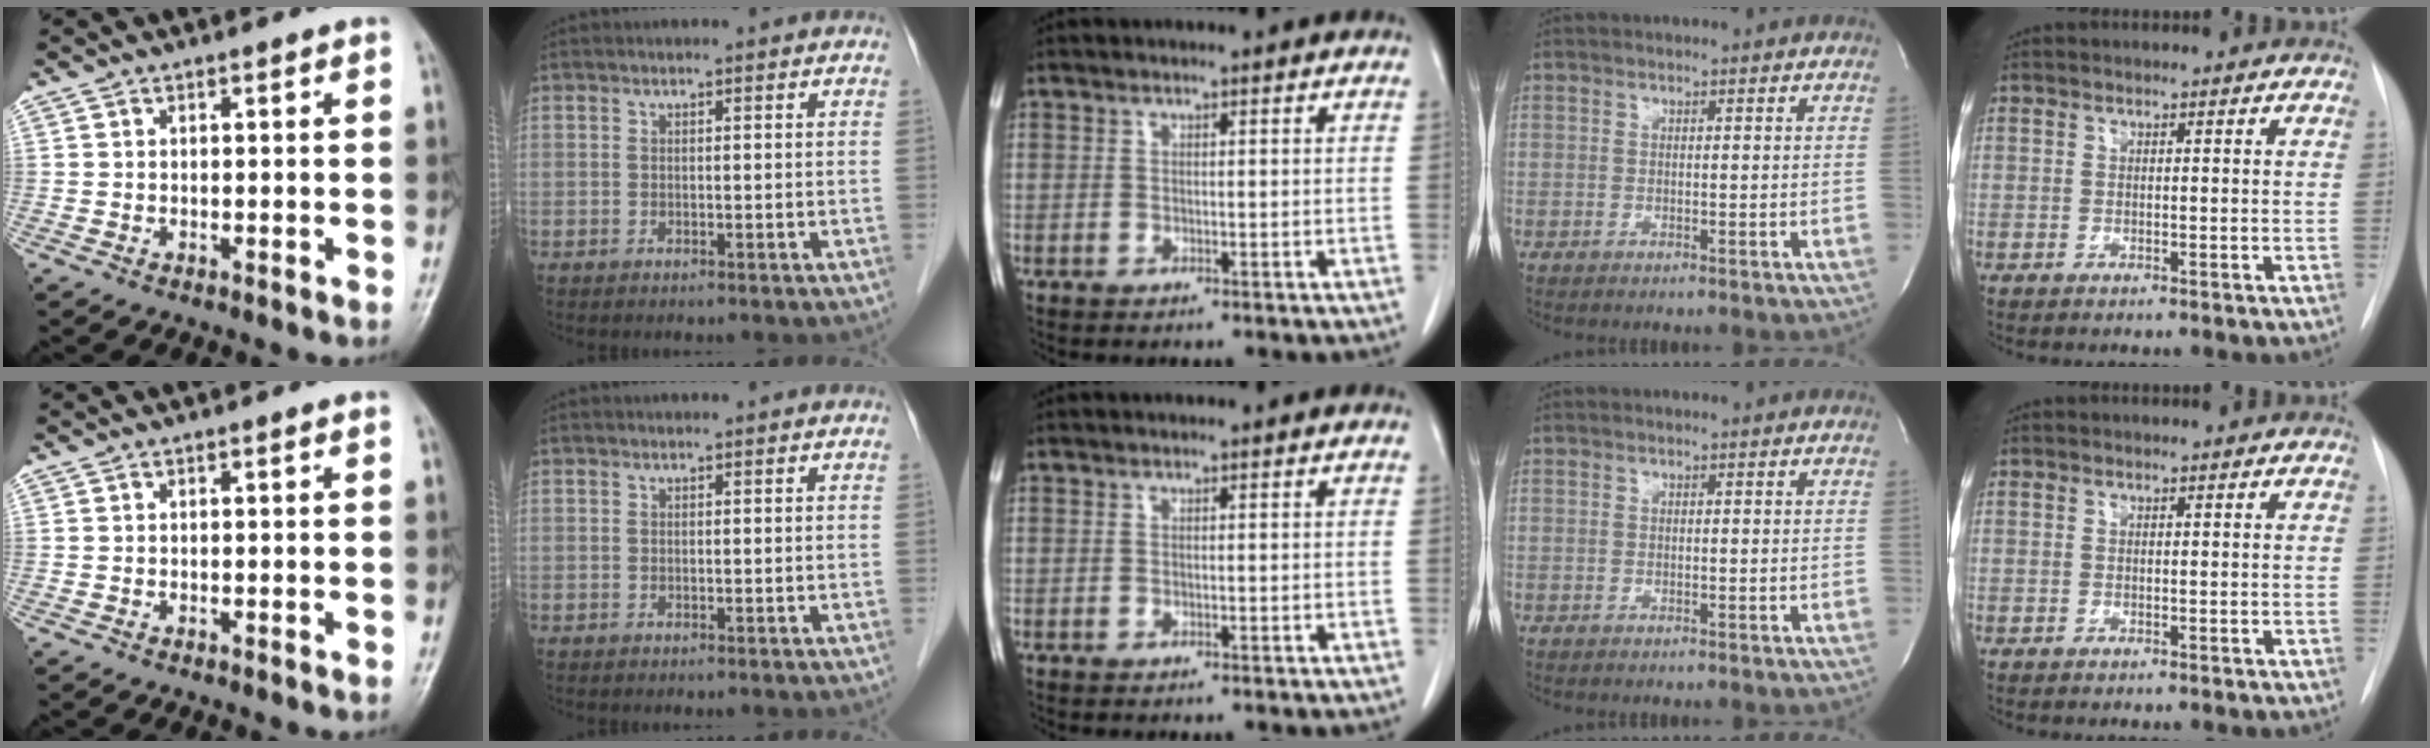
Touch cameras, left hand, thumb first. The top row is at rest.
{}